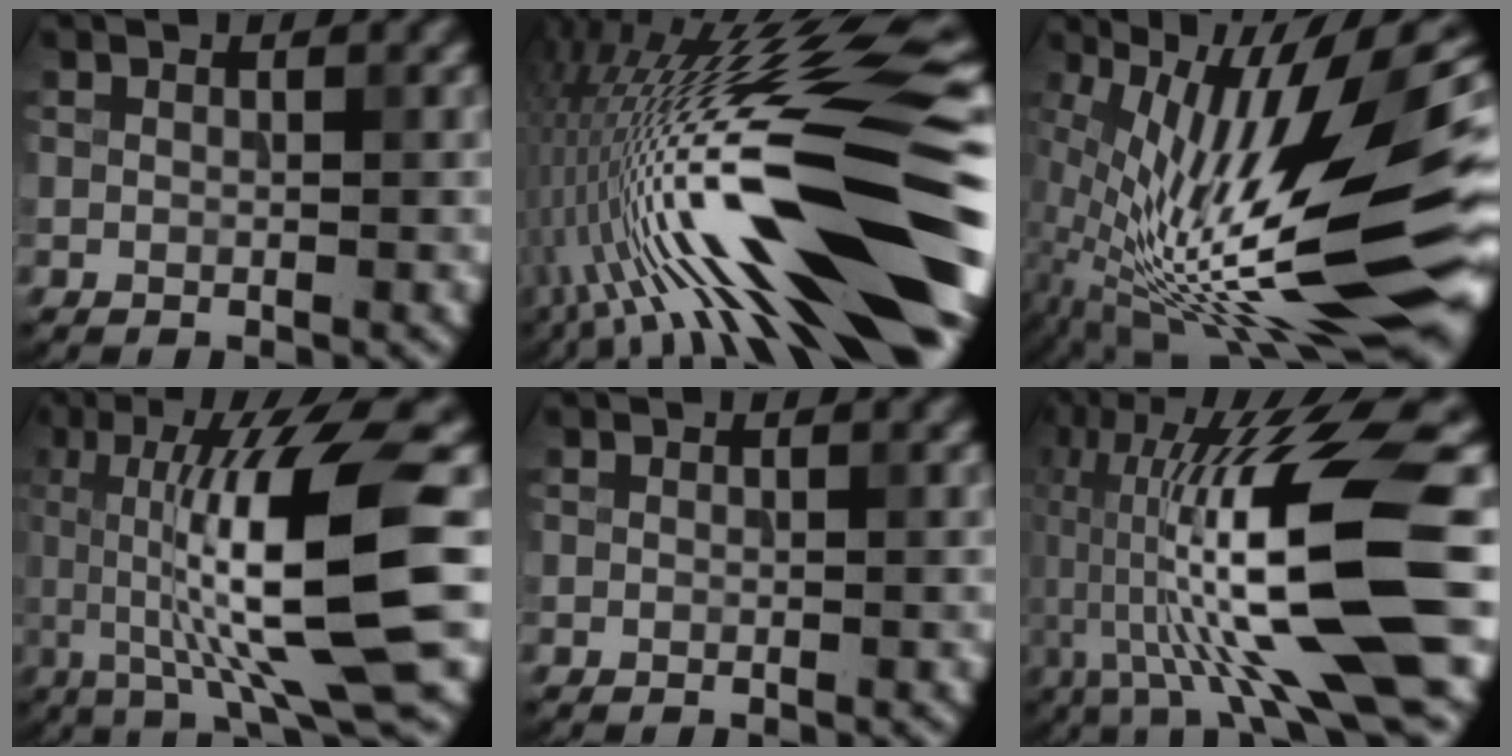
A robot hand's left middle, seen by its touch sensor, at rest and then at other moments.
{"total": 18.8, "force": [-4.0, 3.6, 18.0], "torque": [-0.309, 0.033, -0.082]}
{"total": 18.2, "force": [-2.7, 5.7, 17.0], "torque": [-0.303, 0.016, -0.057]}
{"total": 12.7, "force": [0.3, 2.6, 12.4], "torque": [-0.195, 0.000, 0.007]}
{"total": 0.0}
{"total": 14.7, "force": [-1.4, 2.6, 14.4], "torque": [-0.265, 0.014, -0.016]}